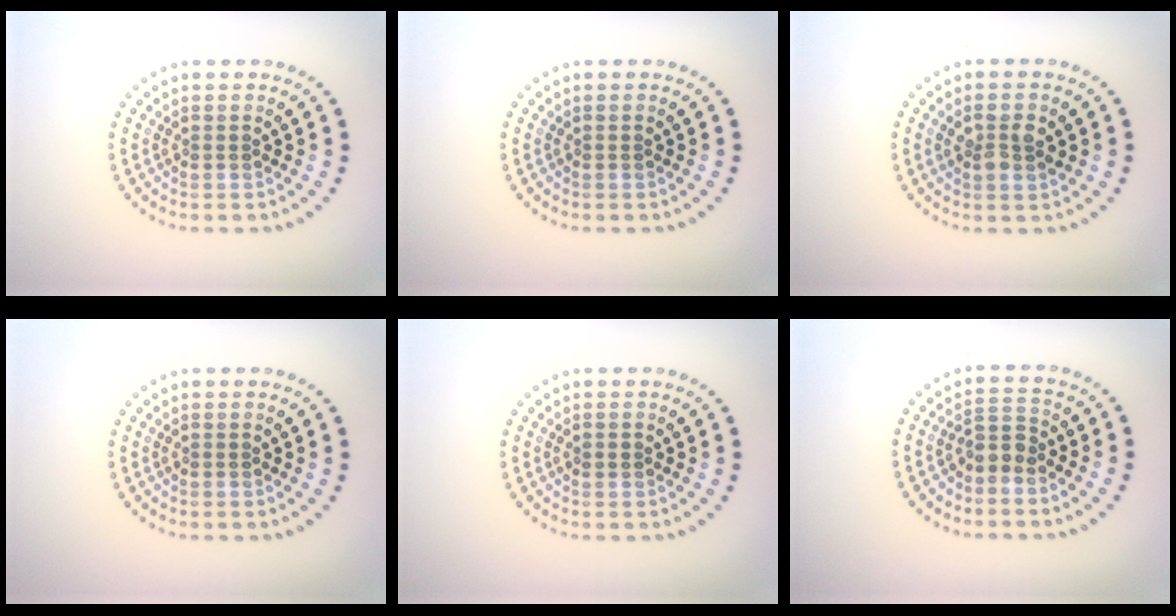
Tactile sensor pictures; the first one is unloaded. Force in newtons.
{"total": 0.0}
{"total": 2.4, "press": 2.4, "slide": 0.5}
{"total": 0.0}
{"total": 0.8, "press": 0.8, "slide": 0.1}
{"total": 2.1, "press": 1.7, "slide": 1.3}